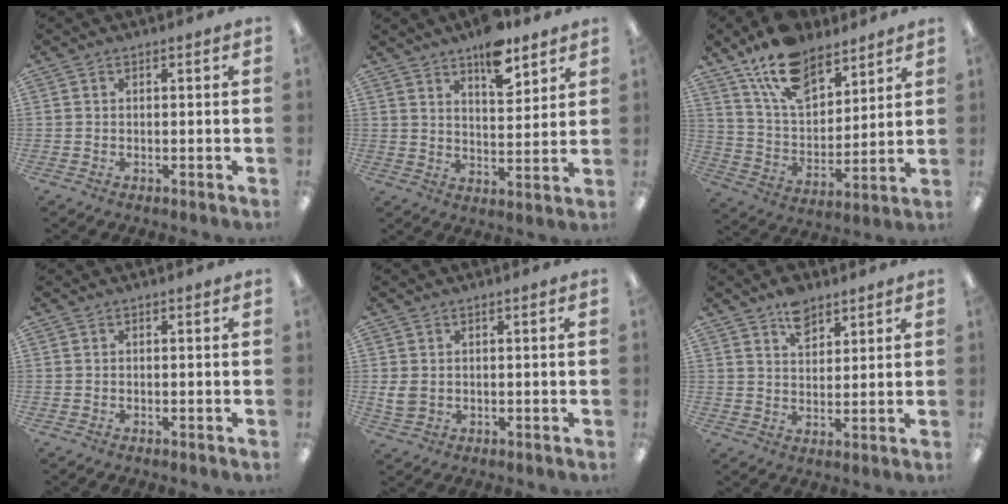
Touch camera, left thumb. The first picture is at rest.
{"total": 9.8, "force": [7.5, 3.7, 5.0], "torque": [-0.062, -0.046, 0.127]}
{"total": 16.2, "force": [11.8, 8.0, 7.7], "torque": [-0.148, -0.055, 0.218]}
{"total": 0.0}
{"total": 3.6, "force": [0.7, 2.8, 2.0], "torque": [-0.045, 0.002, 0.014]}
{"total": 7.0, "force": [4.9, 4.2, 2.8], "torque": [-0.032, -0.019, 0.084]}